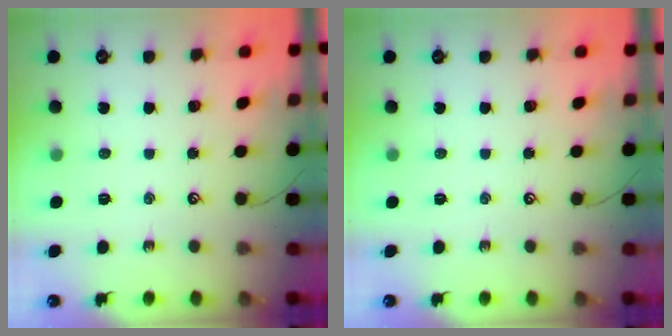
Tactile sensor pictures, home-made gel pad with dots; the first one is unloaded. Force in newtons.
{"total": 0.0}